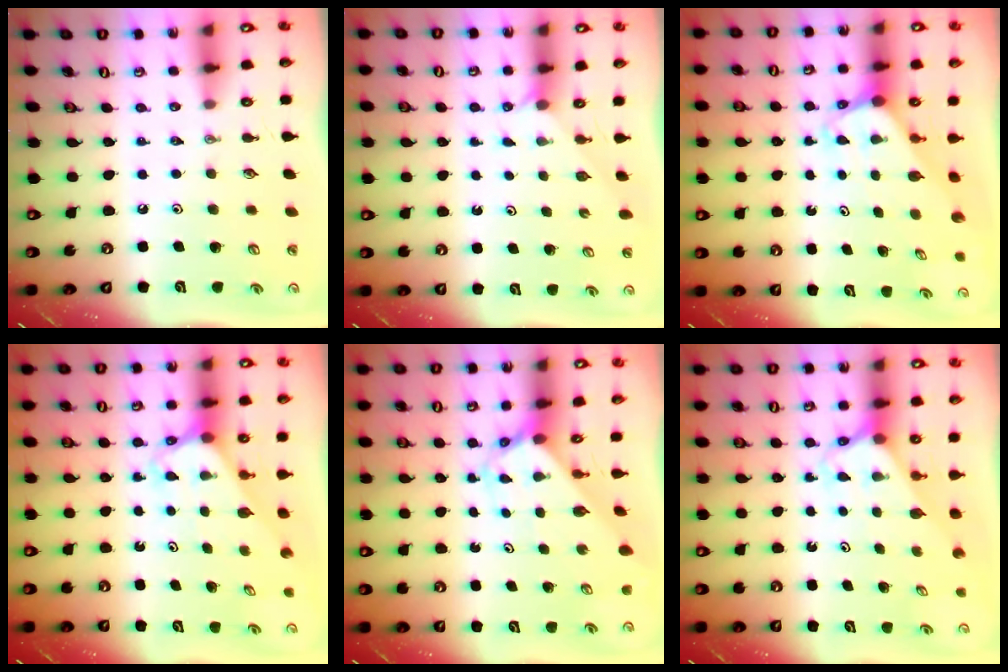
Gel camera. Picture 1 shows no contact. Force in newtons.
{"total": 1.2, "press": 1.2, "slide": 0.1}
{"total": 1.9, "press": 1.9, "slide": 0.1}
{"total": 2.6, "press": 2.6, "slide": 0.2}
{"total": 2.6, "press": 2.6, "slide": 0.2}
{"total": 2.6, "press": 2.6, "slide": 0.2}